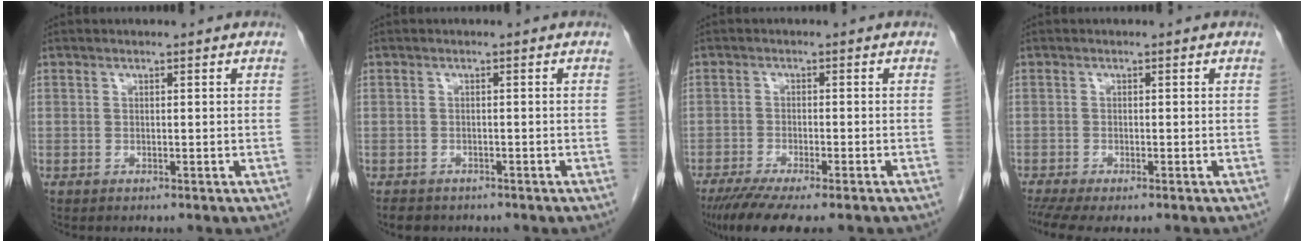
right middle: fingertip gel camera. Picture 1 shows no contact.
{"total": 3.7, "force": [-3.0, 1.8, 1.0], "torque": [-0.020, -0.003, -0.038]}
{"total": 9.2, "force": [-7.2, 1.1, 5.7], "torque": [-0.086, -0.019, -0.113]}
{"total": 5.8, "force": [-4.4, 1.3, 3.5], "torque": [-0.060, -0.013, -0.074]}